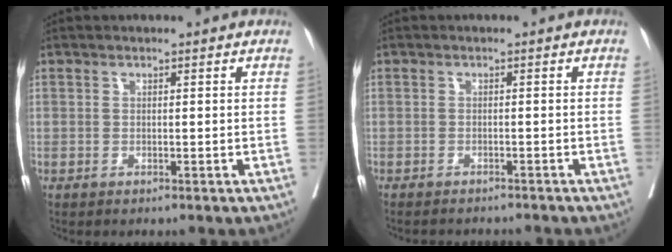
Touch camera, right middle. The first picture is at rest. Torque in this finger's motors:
{"motor_torque": [0.16, -0.16, 0.06, 0.02]}